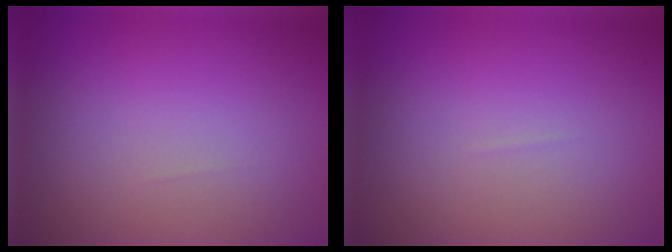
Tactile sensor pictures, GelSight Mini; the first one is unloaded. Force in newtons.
{"total": 0.0}